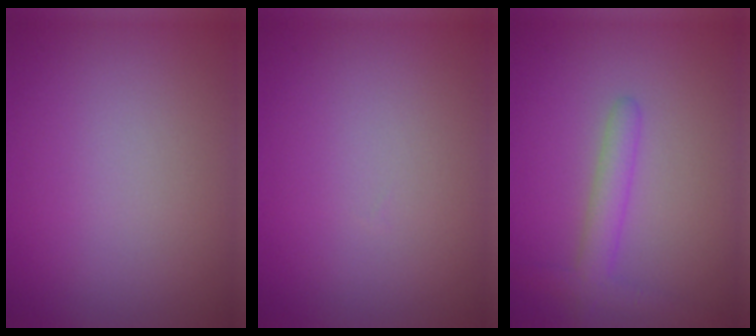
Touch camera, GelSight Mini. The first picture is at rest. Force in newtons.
{"total": 0.0}
{"total": 2.5, "press": 2.5, "slide": 0.2}